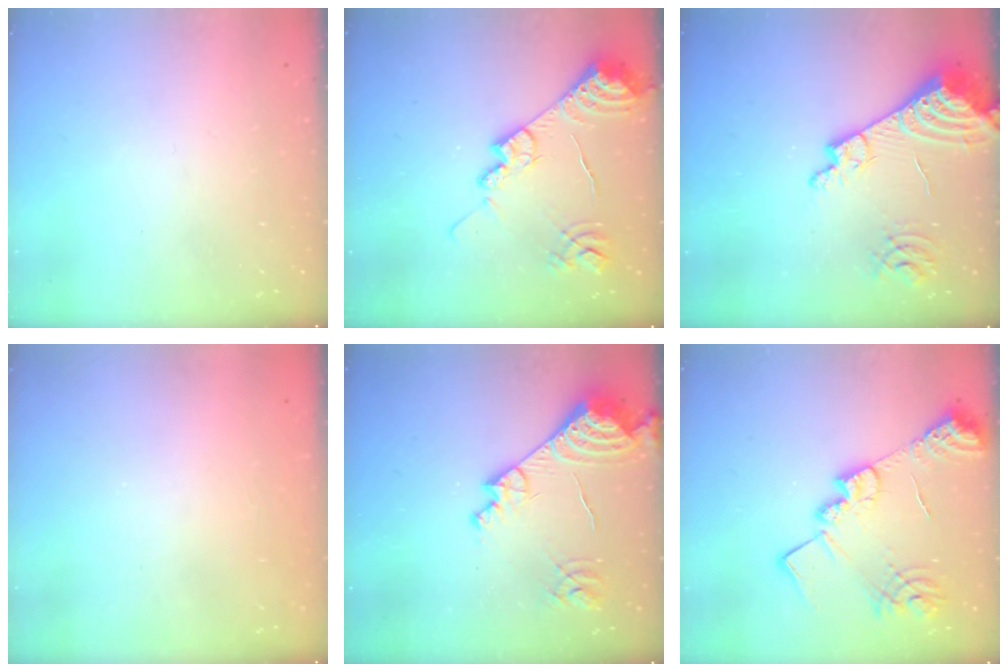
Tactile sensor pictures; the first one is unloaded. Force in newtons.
{"total": 15.2, "press": 15.1, "slide": 1.3}
{"total": 14.2, "press": 14.1, "slide": 1.9}
{"total": 1.2, "press": 1.2, "slide": 0.1}
{"total": 16.1, "press": 16.0, "slide": 1.8}
{"total": 18.1, "press": 18.0, "slide": 1.8}